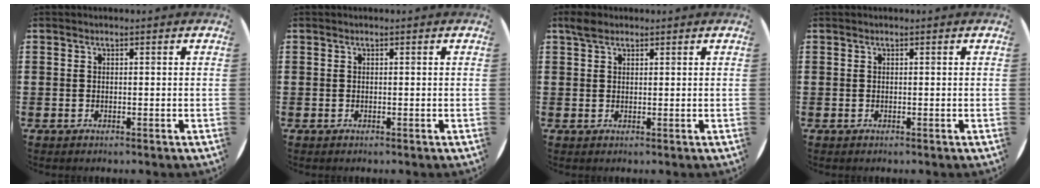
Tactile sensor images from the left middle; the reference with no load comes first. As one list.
[{"total": 0.0}, {"total": 2.0, "force": [1.6, 1.0, 0.7], "torque": [0.000, 0.000, 0.028]}, {"total": 0.0}]